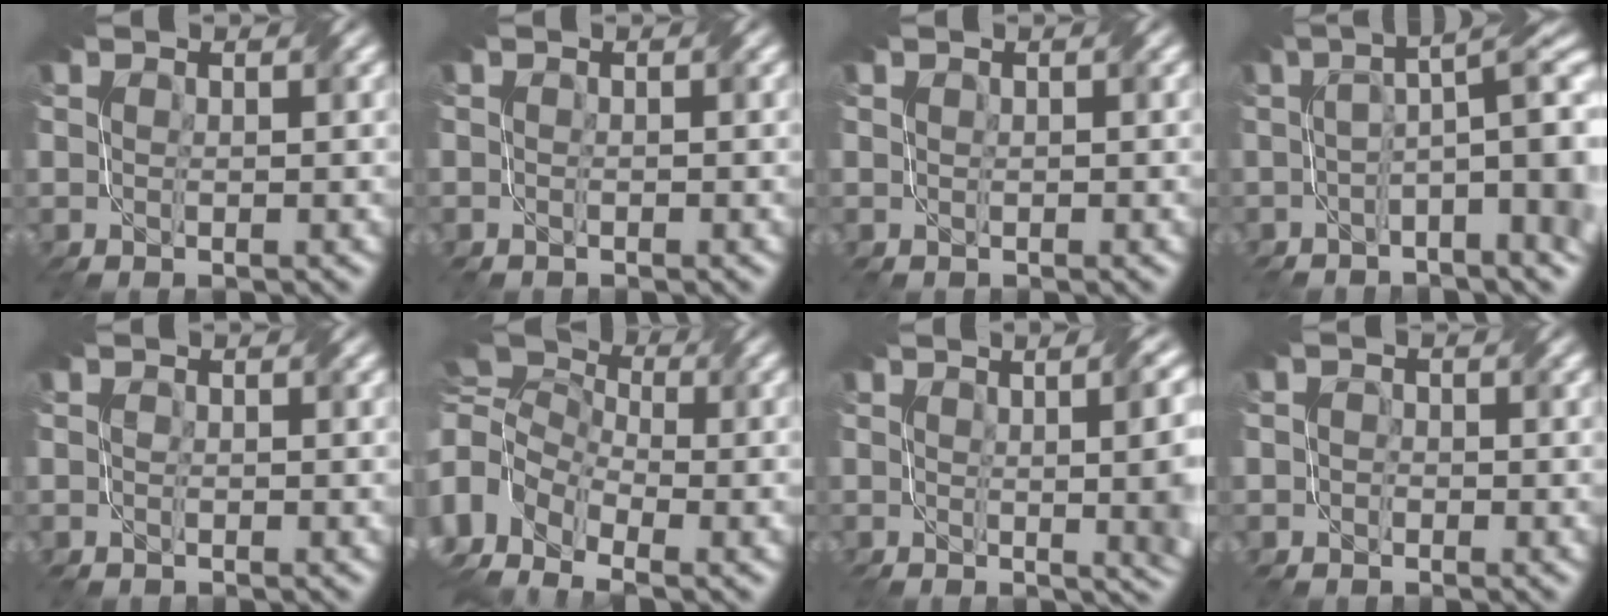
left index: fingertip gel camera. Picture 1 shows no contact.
{"total": 2.0, "force": [-1.6, -0.4, -1.0], "torque": [0.015, -0.004, -0.009]}
{"total": 1.5, "force": [-1.0, -0.3, -1.1], "torque": [0.017, -0.001, 0.005]}
{"total": 8.9, "force": [-1.0, 2.3, 8.5], "torque": [-0.107, 0.009, 0.002]}
{"total": 1.9, "force": [-1.6, -0.2, -0.9], "torque": [0.013, -0.004, -0.009]}
{"total": 12.3, "force": [-2.4, 9.0, 8.0], "torque": [-0.179, -0.013, -0.010]}
{"total": 10.7, "force": [0.0, 4.5, 9.7], "torque": [-0.039, 0.031, 0.004]}
{"total": 1.8, "force": [-1.5, 0.7, -0.7], "torque": [0.022, -0.001, -0.010]}